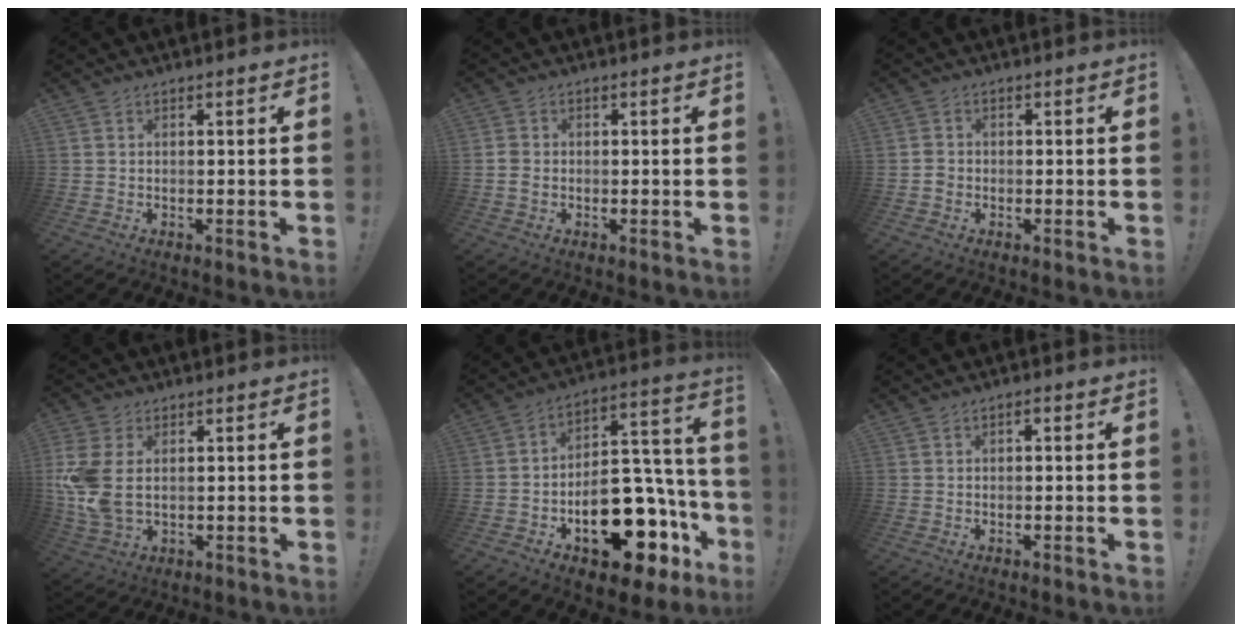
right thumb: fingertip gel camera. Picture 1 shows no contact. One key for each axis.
{"total": 2.3, "fx": -0.5, "fy": 2.0, "fz": 1.1, "tx": -0.021, "ty": 0.008, "tz": -0.007}
{"total": 2.4, "fx": -0.9, "fy": 2.1, "fz": 0.8, "tx": -0.014, "ty": 0.009, "tz": -0.015}
{"total": 11.3, "fx": 1.5, "fy": 7.3, "fz": 8.5, "tx": -0.181, "ty": -0.013, "tz": 0.030}
{"total": 23.0, "fx": -10.5, "fy": 12.1, "fz": 16.4, "tx": -0.236, "ty": 0.071, "tz": -0.154}
{"total": 0.7, "fx": -0.3, "fy": 0.4, "fz": 0.6, "tx": -0.011, "ty": 0.005, "tz": -0.006}